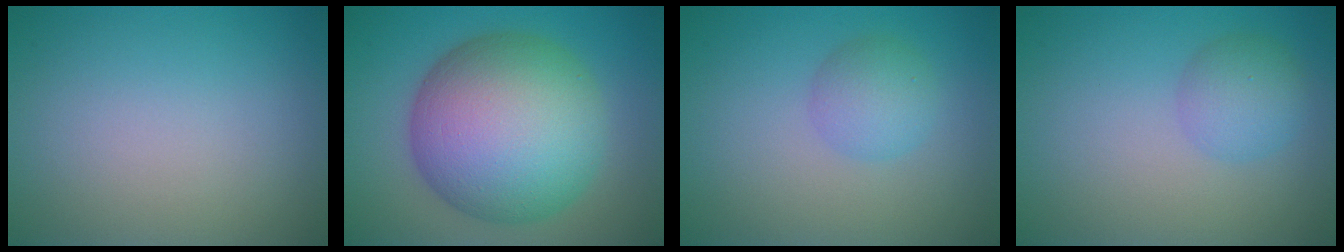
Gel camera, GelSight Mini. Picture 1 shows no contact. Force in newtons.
{"total": 15.0, "press": 15.0, "slide": 0.3}
{"total": 2.7, "press": 2.7, "slide": 0.1}
{"total": 2.8, "press": 2.8, "slide": 0.1}